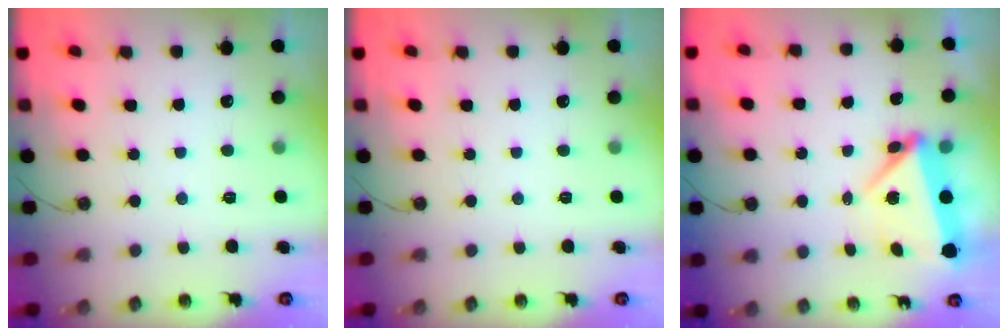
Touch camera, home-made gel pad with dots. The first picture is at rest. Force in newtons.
{"total": 0.0}
{"total": 6.5, "press": 6.3, "slide": 1.5}